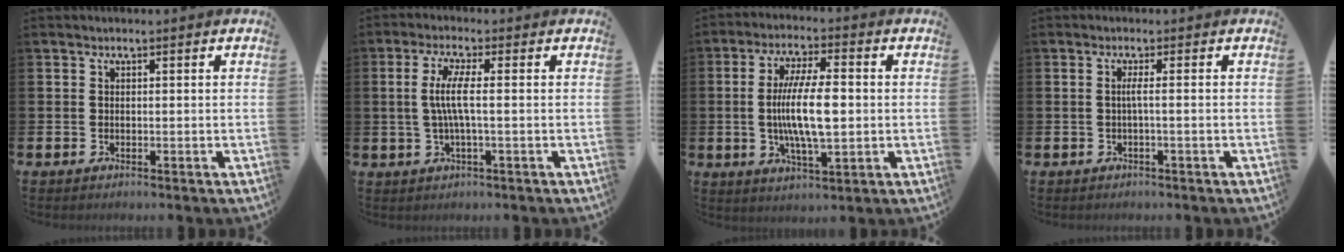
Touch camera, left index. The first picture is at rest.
{"total": 4.5, "force": [0.2, 0.5, 4.5], "torque": [-0.084, 0.000, 0.001]}
{"total": 10.2, "force": [0.1, 3.2, 9.7], "torque": [-0.177, -0.007, -0.006]}
{"total": 1.5, "force": [-0.2, -0.5, 1.4], "torque": [-0.026, -0.003, -0.008]}